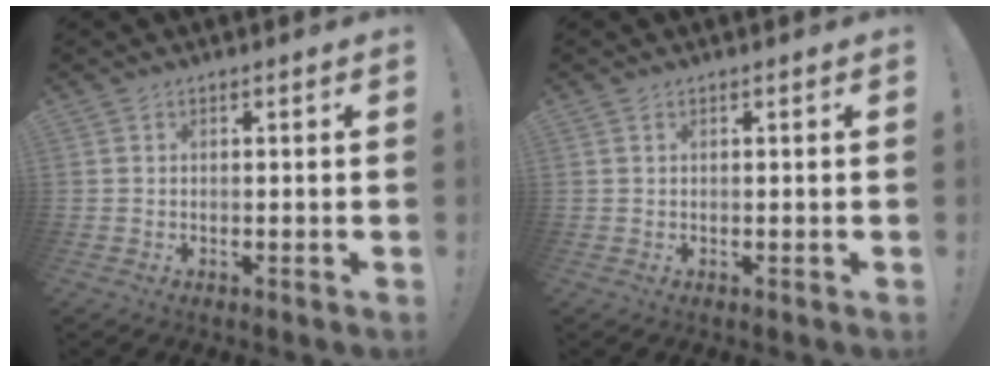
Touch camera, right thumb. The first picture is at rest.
{"total": 0.0}